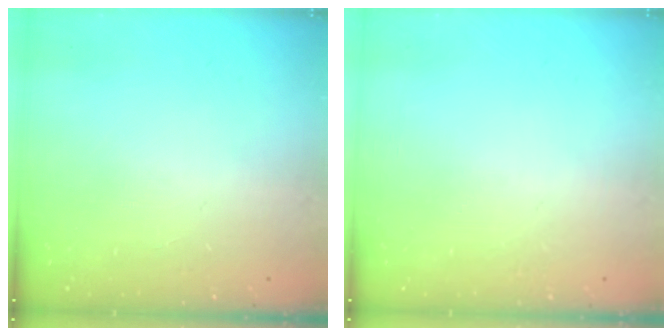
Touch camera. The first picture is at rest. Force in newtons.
{"total": 0.0}